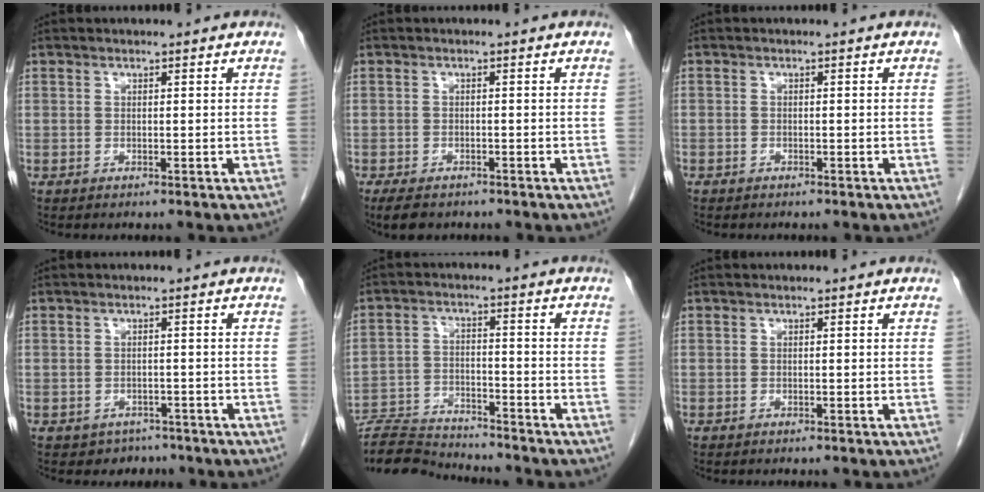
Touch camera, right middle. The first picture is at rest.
{"total": 4.5, "force": [-3.4, 2.0, 2.1], "torque": [-0.032, -0.008, -0.046]}
{"total": 0.8, "force": [-0.6, 0.5, 0.0], "torque": [-0.005, 0.003, -0.010]}
{"total": 2.8, "force": [-2.0, 2.0, -0.1], "torque": [-0.003, 0.009, -0.025]}
{"total": 8.9, "force": [-8.8, 0.1, 0.6], "torque": [-0.012, -0.004, -0.158]}
{"total": 0.0}